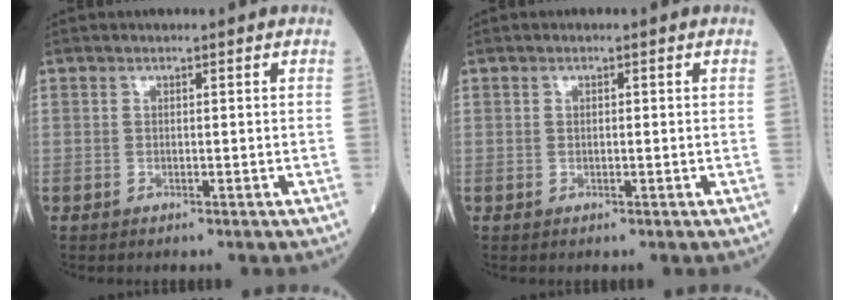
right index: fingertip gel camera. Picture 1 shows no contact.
{"total": 0.5, "force": [0.0, 0.2, 0.5], "torque": [-0.011, 0.000, 0.002]}